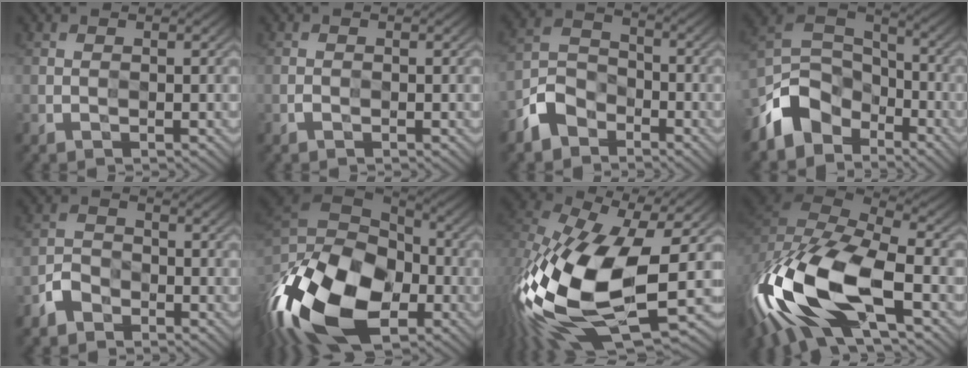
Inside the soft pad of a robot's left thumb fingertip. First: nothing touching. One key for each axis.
{"total": 0.7, "fx": -0.7, "fy": 0.2, "fz": 0.0, "tx": -0.001, "ty": -0.001, "tz": -0.012}
{"total": 5.6, "fx": -4.3, "fy": 3.4, "fz": 1.3, "tx": -0.026, "ty": 0.005, "tz": -0.098}
{"total": 8.3, "fx": -5.7, "fy": 5.5, "fz": 2.6, "tx": -0.043, "ty": 0.000, "tz": -0.129}
{"total": 3.6, "fx": -3.0, "fy": 2.0, "fz": 0.6, "tx": -0.011, "ty": 0.001, "tz": -0.065}
{"total": 18.4, "fx": -7.0, "fy": 12.2, "fz": 11.8, "tx": -0.270, "ty": -0.027, "tz": -0.100}
{"total": 18.9, "fx": -4.4, "fy": 10.2, "fz": 15.3, "tx": -0.371, "ty": -0.058, "tz": -0.061}
{"total": 16.9, "fx": -7.1, "fy": 7.8, "fz": 13.2, "tx": -0.314, "ty": -0.021, "tz": -0.128}